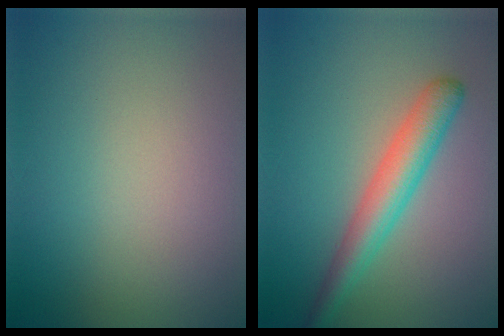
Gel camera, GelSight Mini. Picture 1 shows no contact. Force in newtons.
{"total": 4.0, "press": 4.0, "slide": 0.1}